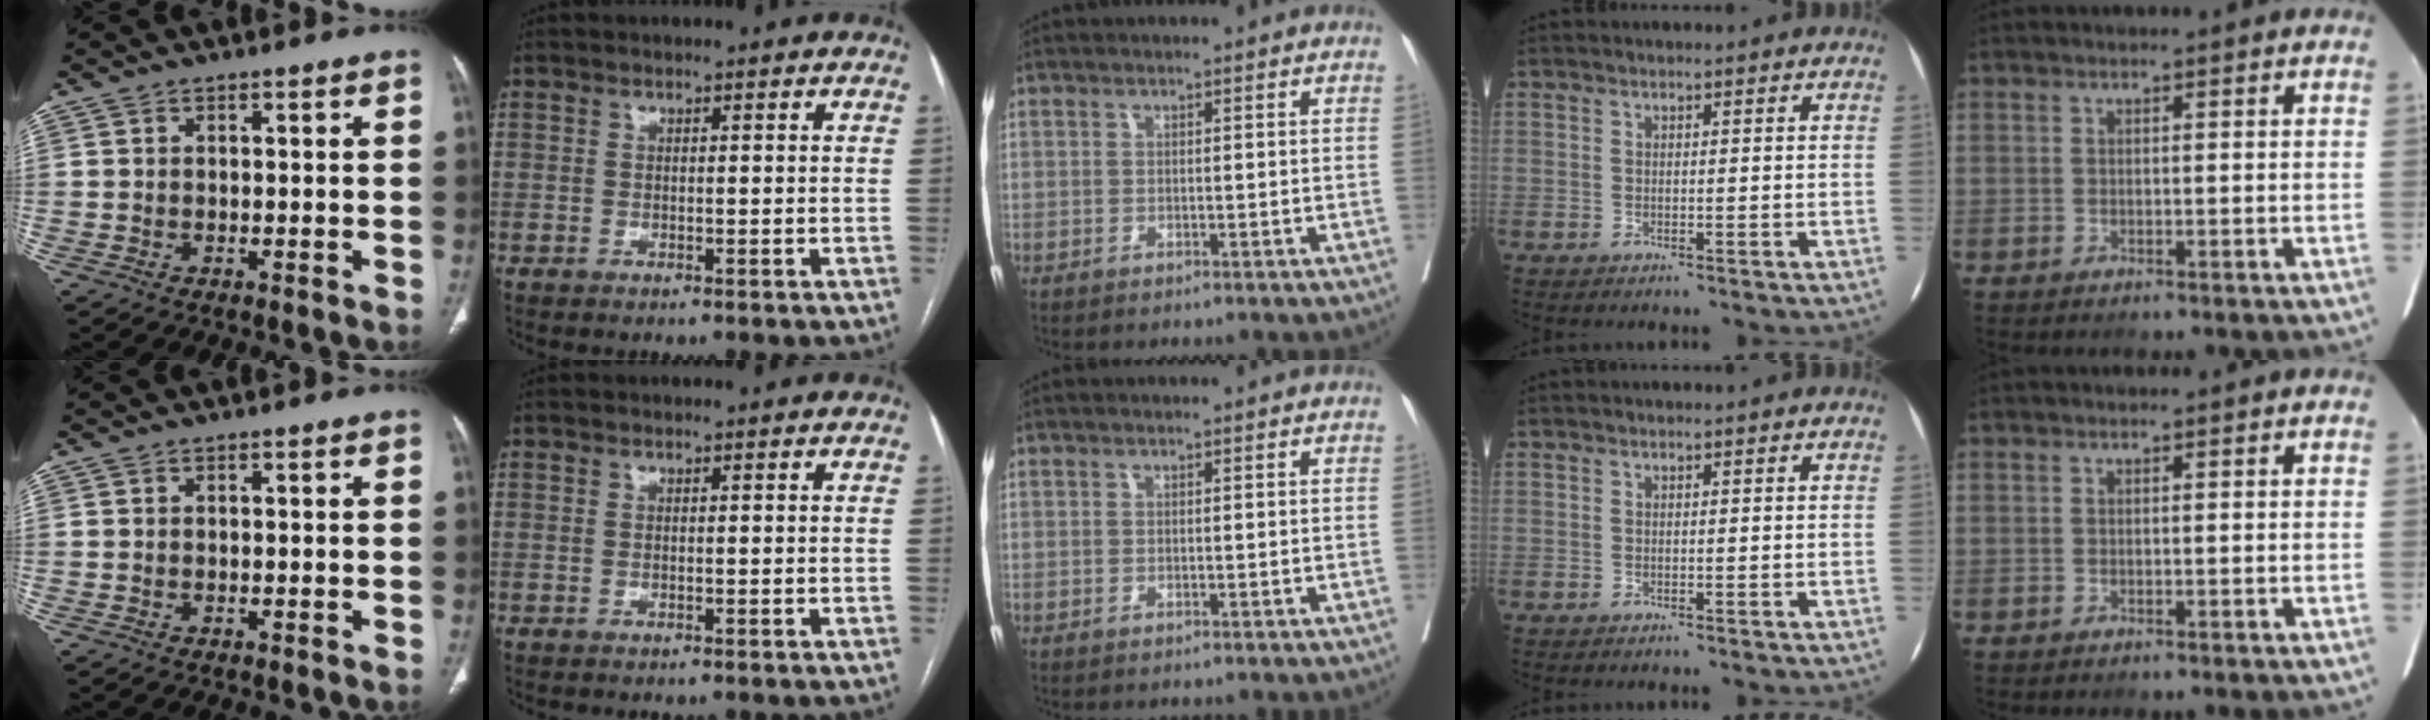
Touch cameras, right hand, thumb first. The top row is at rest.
{}